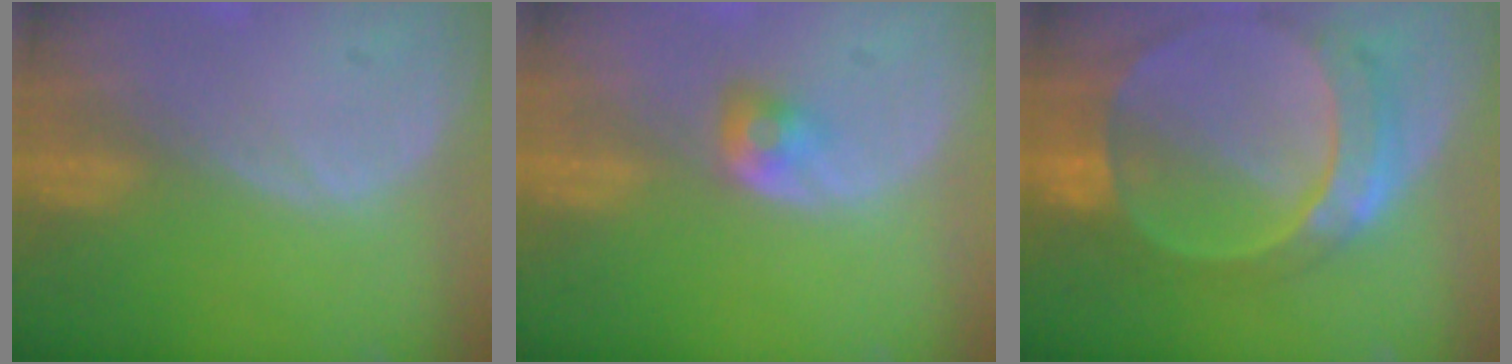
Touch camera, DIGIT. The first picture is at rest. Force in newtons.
{"total": 2.9, "press": 2.5, "slide": 1.5}
{"total": 9.7, "press": 8.3, "slide": 4.9}